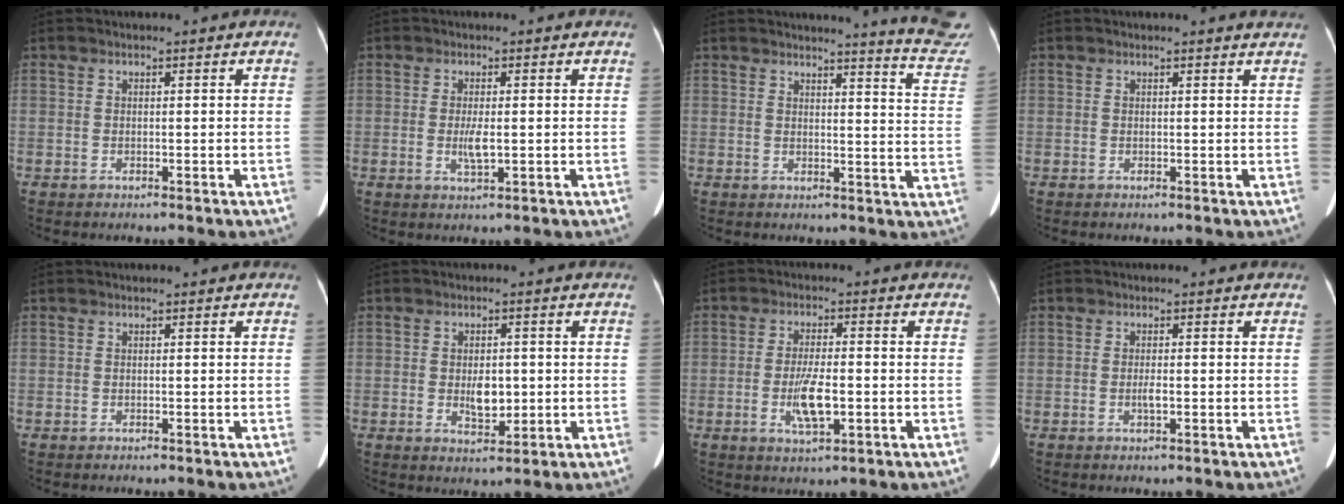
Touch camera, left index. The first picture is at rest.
{"total": 2.6, "force": [-0.2, 0.5, 2.5], "torque": [-0.052, -0.004, 0.000]}
{"total": 12.5, "force": [12.3, -1.4, 1.7], "torque": [-0.010, -0.118, 0.109]}
{"total": 1.7, "force": [1.6, -0.3, 0.3], "torque": [-0.017, -0.009, 0.009]}
{"total": 0.0}
{"total": 4.1, "force": [-0.3, 2.2, 3.4], "torque": [-0.059, -0.002, 0.004]}
{"total": 5.8, "force": [-1.5, 1.4, 5.4], "torque": [-0.109, -0.004, -0.021]}
{"total": 1.2, "force": [-0.3, 0.2, 1.1], "torque": [-0.024, -0.001, -0.004]}